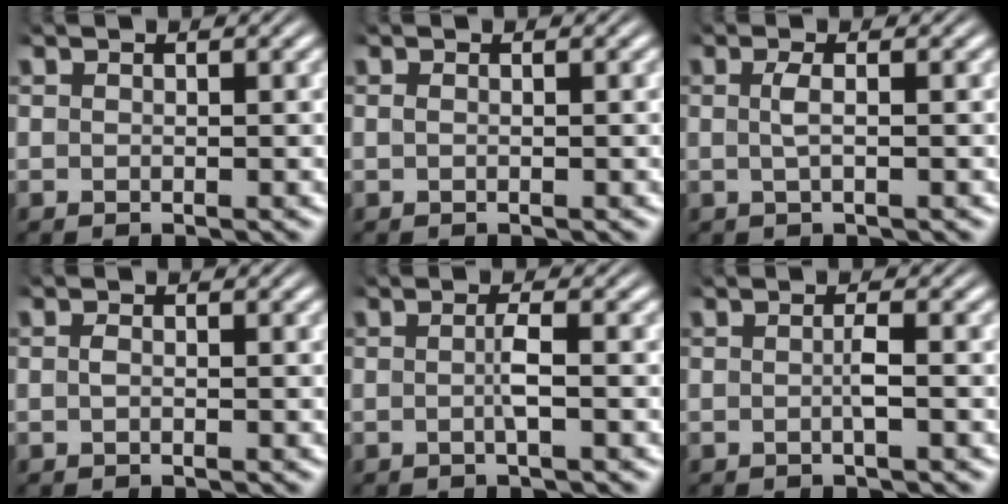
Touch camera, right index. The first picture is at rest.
{"total": 0.5, "force": [-0.2, -0.5, 0.1], "torque": [-0.003, -0.005, 0.001]}
{"total": 1.4, "force": [-0.2, -0.3, 1.3], "torque": [-0.030, -0.005, 0.000]}
{"total": 0.6, "force": [-0.4, -0.3, 0.3], "torque": [-0.010, -0.006, -0.004]}
{"total": 1.6, "force": [-0.6, -0.2, 1.5], "torque": [-0.026, 0.002, -0.013]}
{"total": 1.1, "force": [-0.5, -0.1, 1.0], "torque": [-0.017, 0.001, -0.011]}